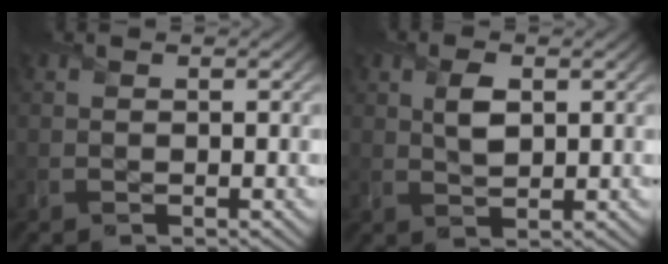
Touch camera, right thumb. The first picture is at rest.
{"total": 3.2, "force": [0.9, 1.8, 2.4], "torque": [-0.052, -0.002, 0.020]}